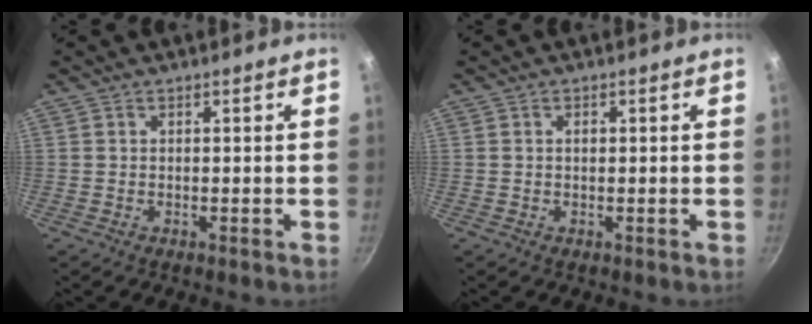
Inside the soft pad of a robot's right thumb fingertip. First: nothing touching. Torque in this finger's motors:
{"motor_torque": [-0.33, 0.53, 0.23, -0.09, 0.00]}